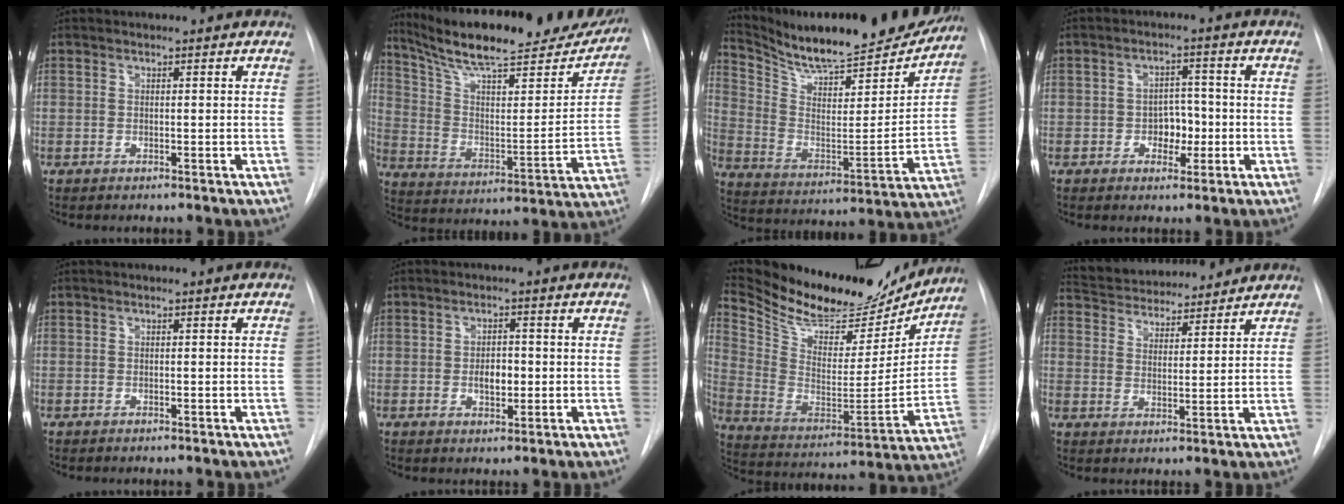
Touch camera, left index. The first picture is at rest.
{"total": 26.5, "force": [23.1, 4.6, 12.1], "torque": [-0.190, -0.043, 0.329]}
{"total": 23.2, "force": [21.3, 3.3, 8.8], "torque": [-0.150, -0.061, 0.317]}
{"total": 4.3, "force": [-1.5, 2.9, 2.7], "torque": [-0.035, 0.004, -0.021]}
{"total": 0.0}
{"total": 3.1, "force": [-0.7, 1.7, 2.4], "torque": [-0.036, -0.003, -0.009]}
{"total": 24.9, "force": [22.2, 7.1, 8.6], "torque": [-0.163, -0.039, 0.337]}
{"total": 14.2, "force": [13.3, 3.5, 3.9], "torque": [-0.061, 0.019, 0.203]}